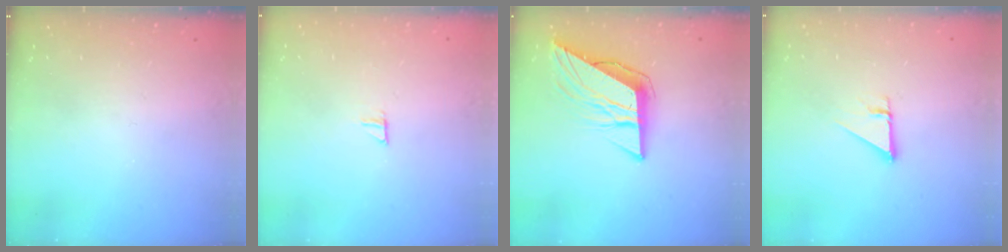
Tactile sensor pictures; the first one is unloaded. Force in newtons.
{"total": 5.4, "press": 5.4, "slide": 0.5}
{"total": 9.9, "press": 9.9, "slide": 0.8}
{"total": 2.7, "press": 2.7, "slide": 0.1}